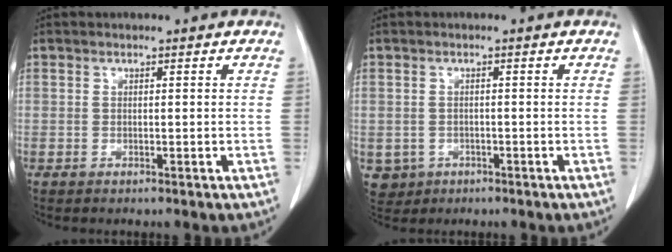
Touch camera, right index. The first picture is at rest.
{"total": 3.8, "force": [-1.4, 3.5, 0.5], "torque": [-0.006, 0.004, -0.017]}